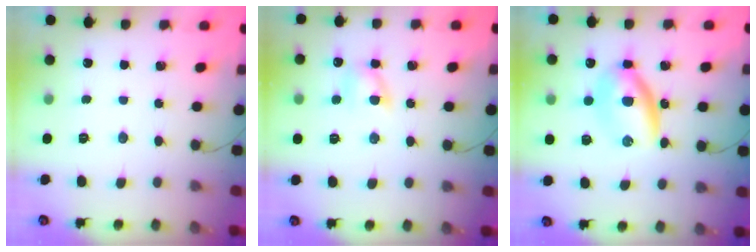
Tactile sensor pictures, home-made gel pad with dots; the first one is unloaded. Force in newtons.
{"total": 6.4, "press": 6.2, "slide": 1.4}
{"total": 7.4, "press": 7.3, "slide": 0.7}